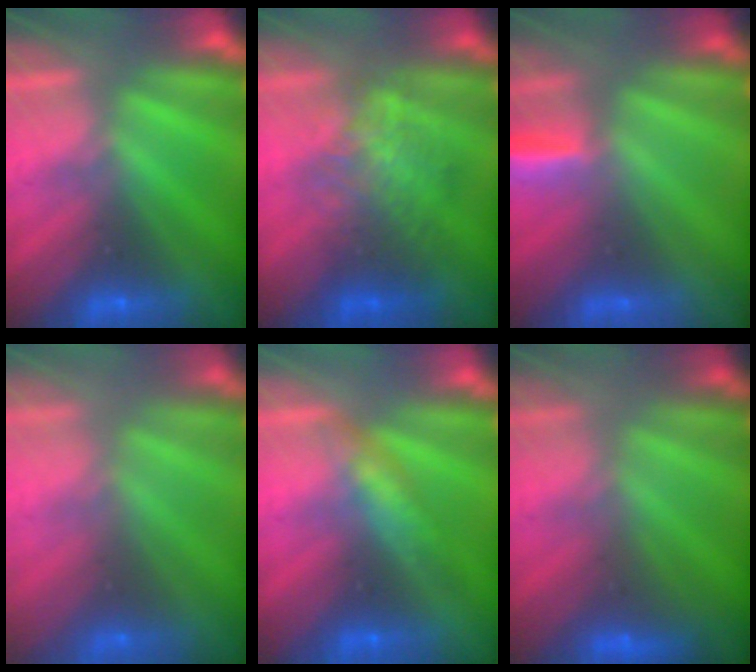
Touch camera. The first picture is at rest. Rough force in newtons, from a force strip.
{"total": 2.2}
{"total": 2.9}
{"total": 7.1}
{"total": 3.8}
{"total": 3.0}